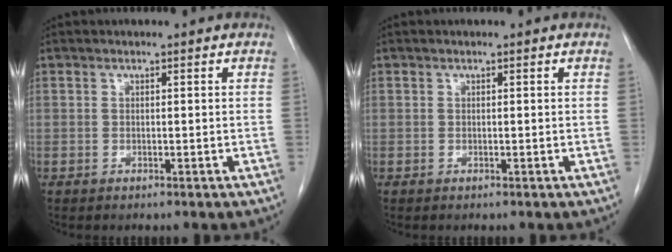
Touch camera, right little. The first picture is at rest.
{"total": 0.0}